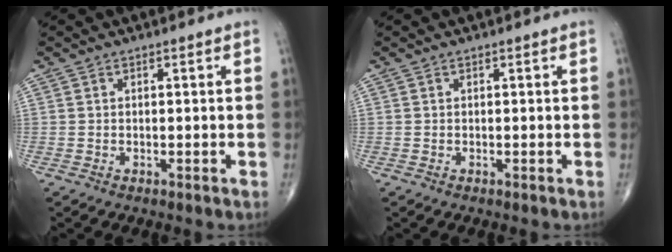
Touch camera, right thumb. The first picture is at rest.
{"total": 0.0}